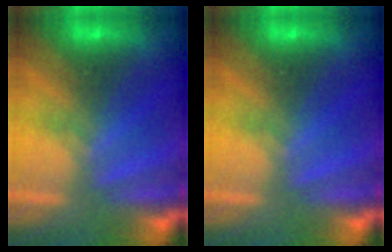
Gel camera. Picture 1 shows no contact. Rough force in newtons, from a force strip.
{"total": 0.0}